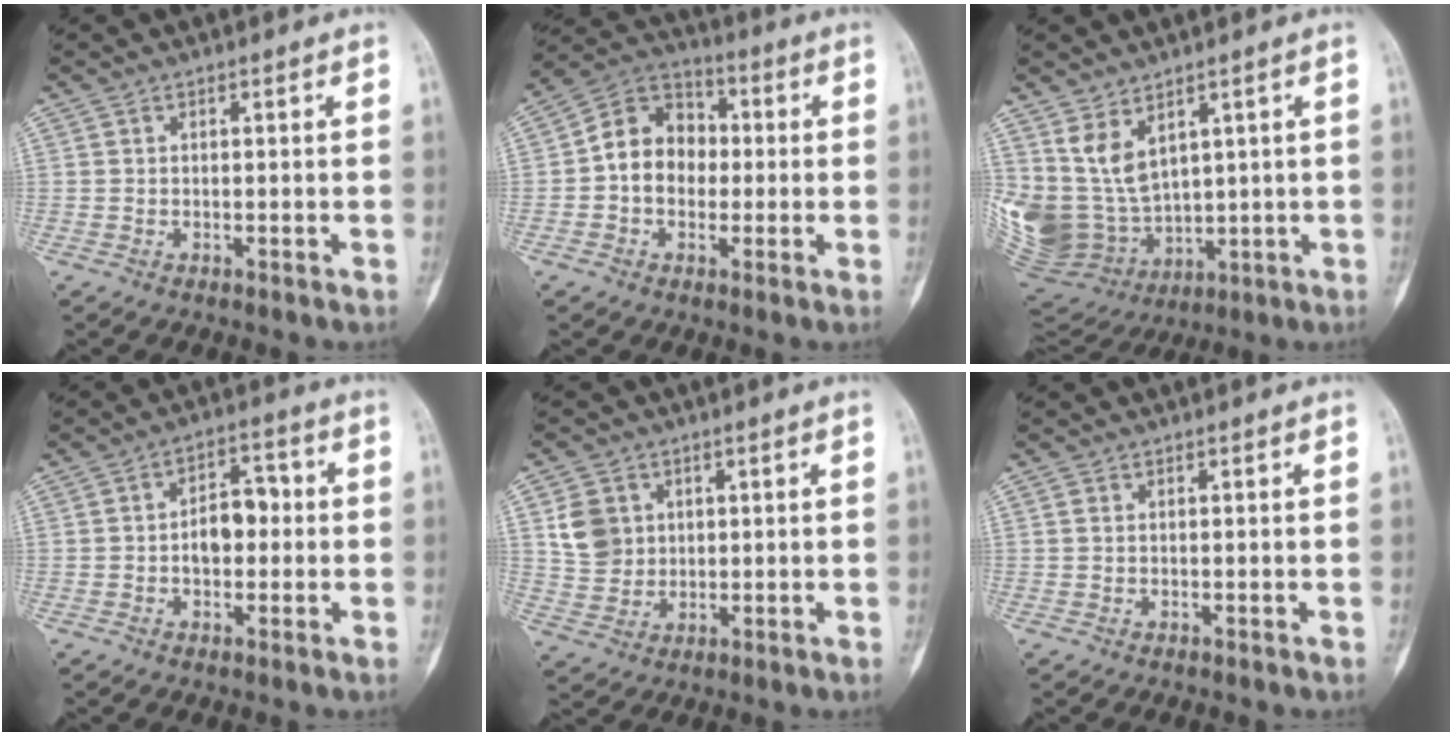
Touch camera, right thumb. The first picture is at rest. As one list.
[{"total": 11.5, "force": [-0.3, 9.2, 6.8], "torque": [-0.081, 0.034, -0.017]}, {"total": 16.2, "force": [5.8, 11.2, 10.1], "torque": [-0.197, -0.033, 0.156]}, {"total": 7.3, "force": [-0.4, 4.7, 5.6], "torque": [-0.061, 0.023, -0.012]}, {"total": 7.2, "force": [2.1, 6.1, 3.1], "torque": [-0.037, -0.006, 0.049]}, {"total": 0.9, "force": [0.2, 0.7, 0.5], "torque": [-0.010, 0.002, 0.004]}]